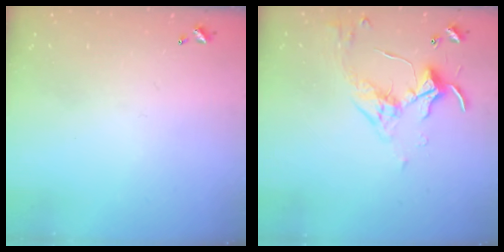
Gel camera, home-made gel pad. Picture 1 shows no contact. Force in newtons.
{"total": 3.4, "press": 3.4, "slide": 0.7}